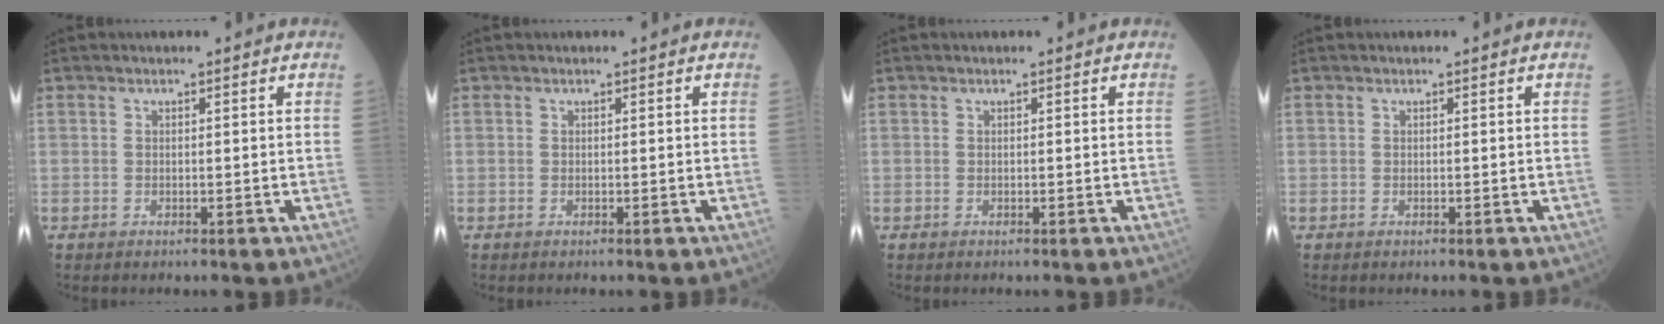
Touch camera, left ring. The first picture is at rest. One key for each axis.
{"total": 0.0}
{"total": 0.0}
{"total": 0.0}